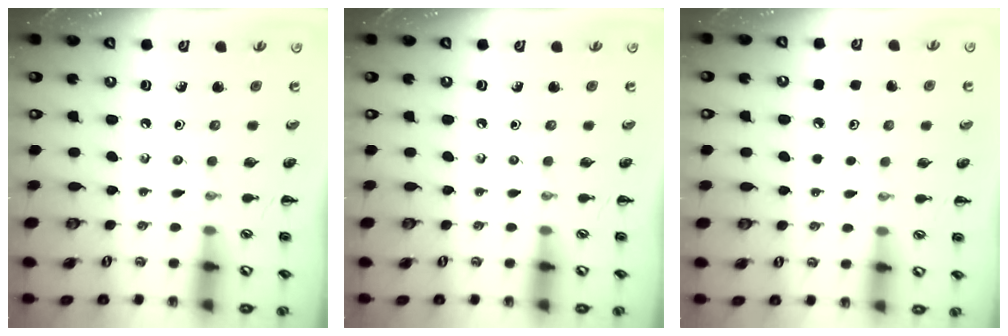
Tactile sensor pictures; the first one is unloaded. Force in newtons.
{"total": 0.0}
{"total": 5.1, "press": 4.9, "slide": 1.5}